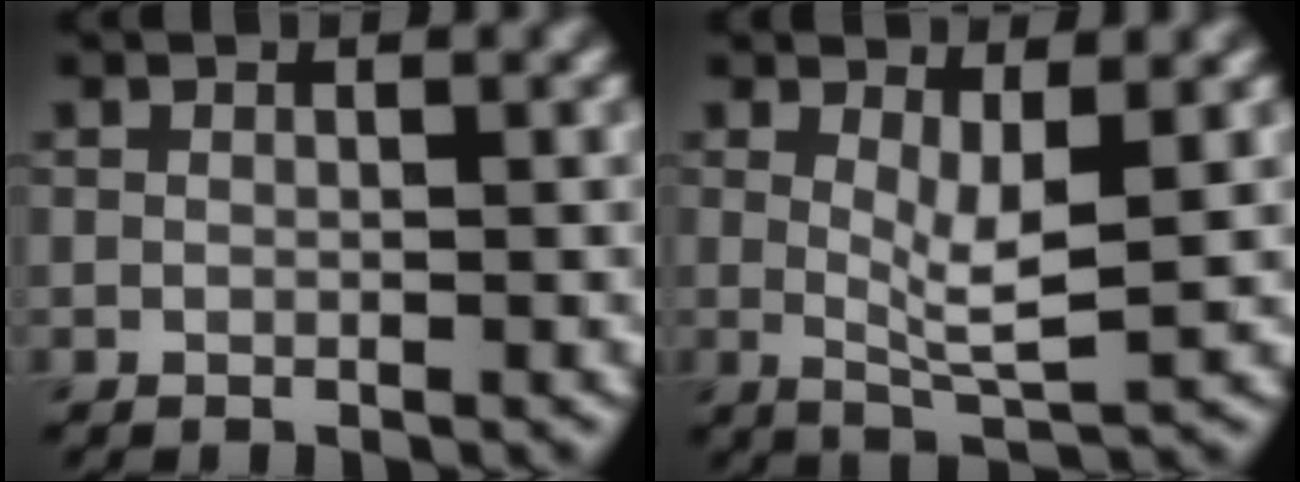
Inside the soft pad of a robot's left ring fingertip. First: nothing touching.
{"total": 3.3, "force": [0.6, 0.7, 3.2], "torque": [-0.061, -0.016, 0.017]}